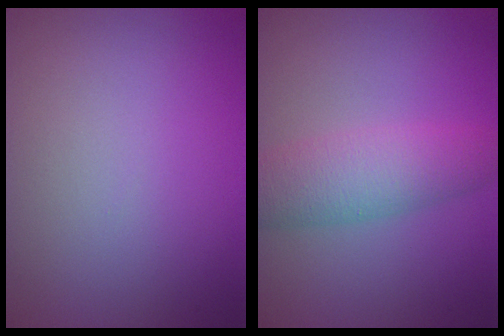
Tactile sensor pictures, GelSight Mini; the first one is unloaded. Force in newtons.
{"total": 4.7, "press": 4.7, "slide": 0.1}